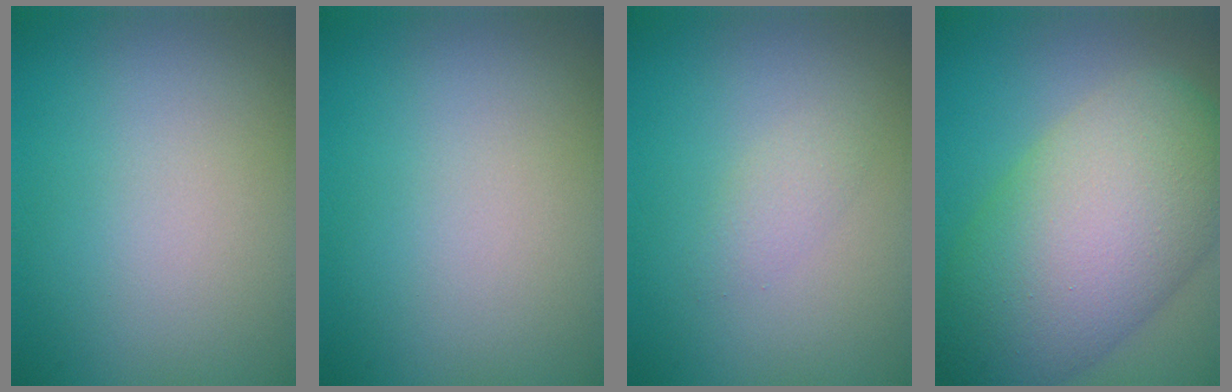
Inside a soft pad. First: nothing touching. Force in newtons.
{"total": 0.0}
{"total": 1.3, "press": 1.3, "slide": 0.0}
{"total": 12.2, "press": 12.2, "slide": 0.5}